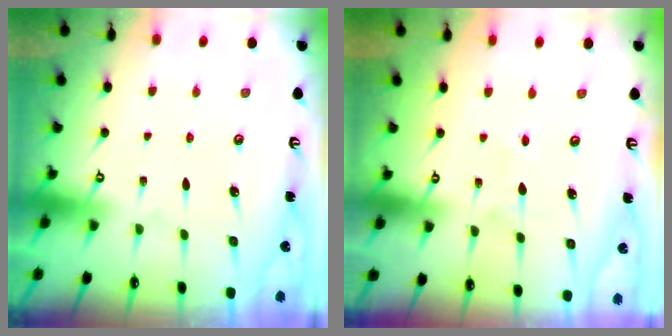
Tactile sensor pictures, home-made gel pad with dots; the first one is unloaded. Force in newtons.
{"total": 2.8, "press": 2.8, "slide": 0.3}